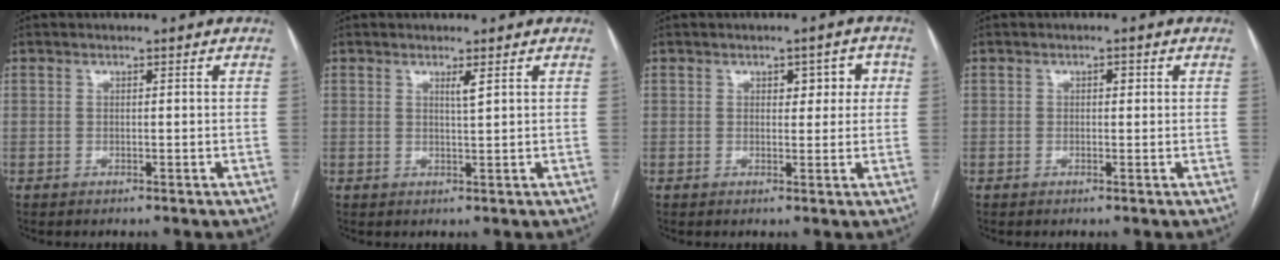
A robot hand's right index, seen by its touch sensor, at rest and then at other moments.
{"total": 1.5, "force": [0.9, -0.3, 1.2], "torque": [-0.023, -0.008, 0.015]}
{"total": 3.8, "force": [1.1, 2.1, 2.9], "torque": [-0.028, 0.015, 0.013]}
{"total": 1.1, "force": [0.3, 0.7, 0.9], "torque": [-0.011, 0.003, 0.003]}